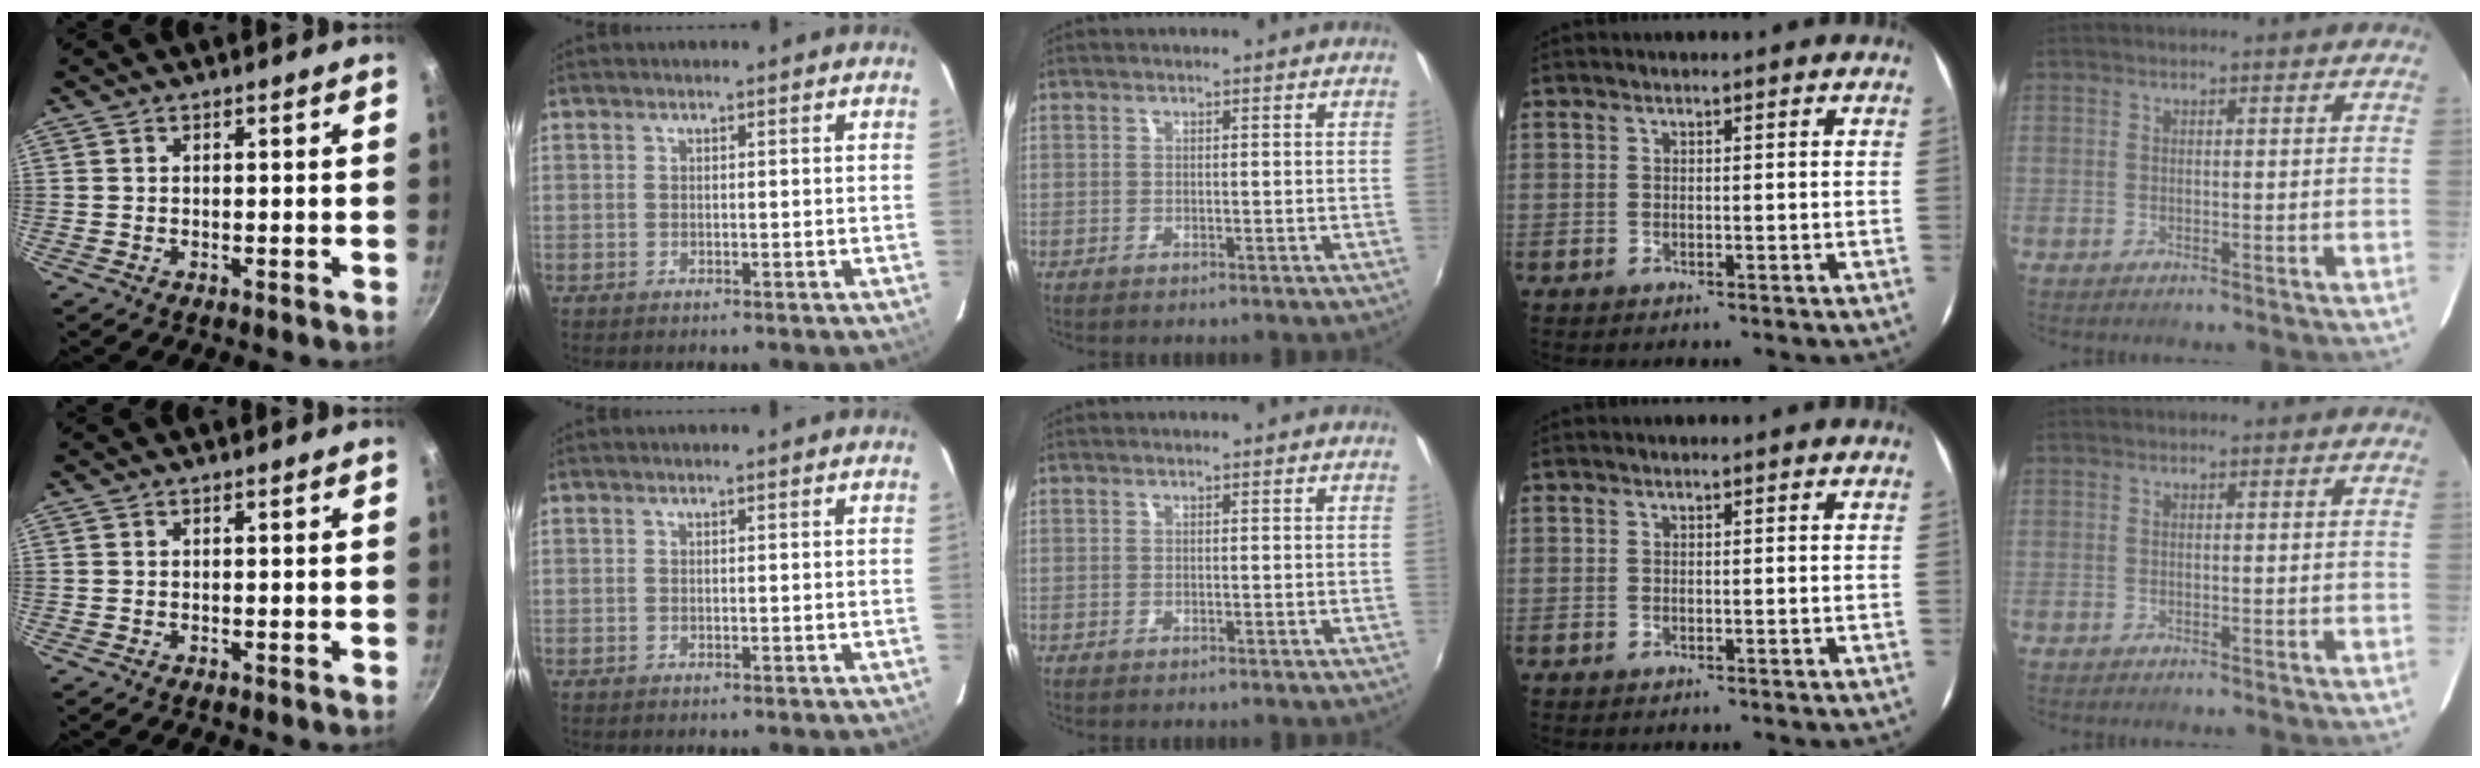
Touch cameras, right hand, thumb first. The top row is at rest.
{}